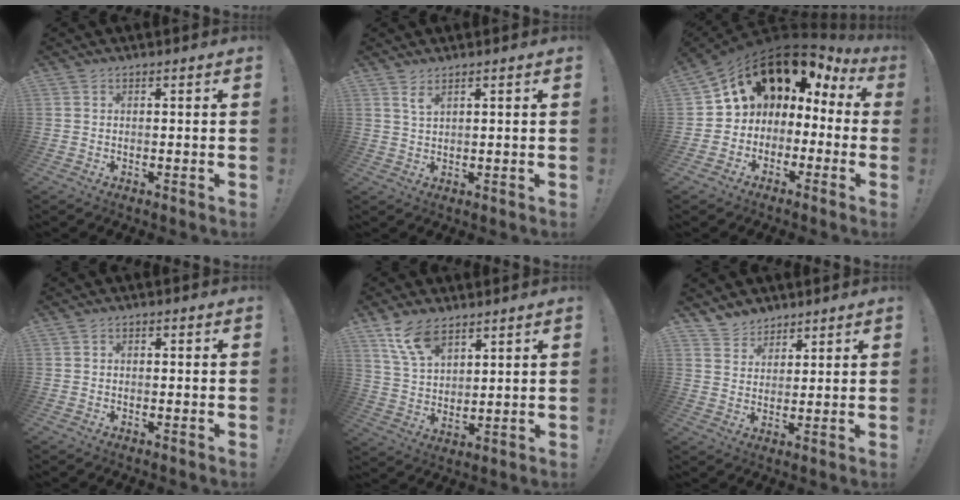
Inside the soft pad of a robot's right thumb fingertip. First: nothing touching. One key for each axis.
{"total": 2.6, "fx": 1.7, "fy": 0.4, "fz": 1.9, "tx": -0.033, "ty": -0.006, "tz": 0.028}
{"total": 12.3, "fx": 6.9, "fy": 7.9, "fz": 6.4, "tx": -0.087, "ty": -0.052, "tz": 0.125}
{"total": 1.1, "fx": -0.7, "fy": 0.7, "fz": 0.5, "tx": -0.008, "ty": 0.003, "tz": -0.012}
{"total": 10.5, "fx": 7.4, "fy": 4.6, "fz": 5.8, "tx": -0.108, "ty": -0.035, "tz": 0.140}
{"total": 5.7, "fx": 4.7, "fy": 3.1, "fz": 0.1, "tx": -0.004, "ty": -0.037, "tz": 0.092}